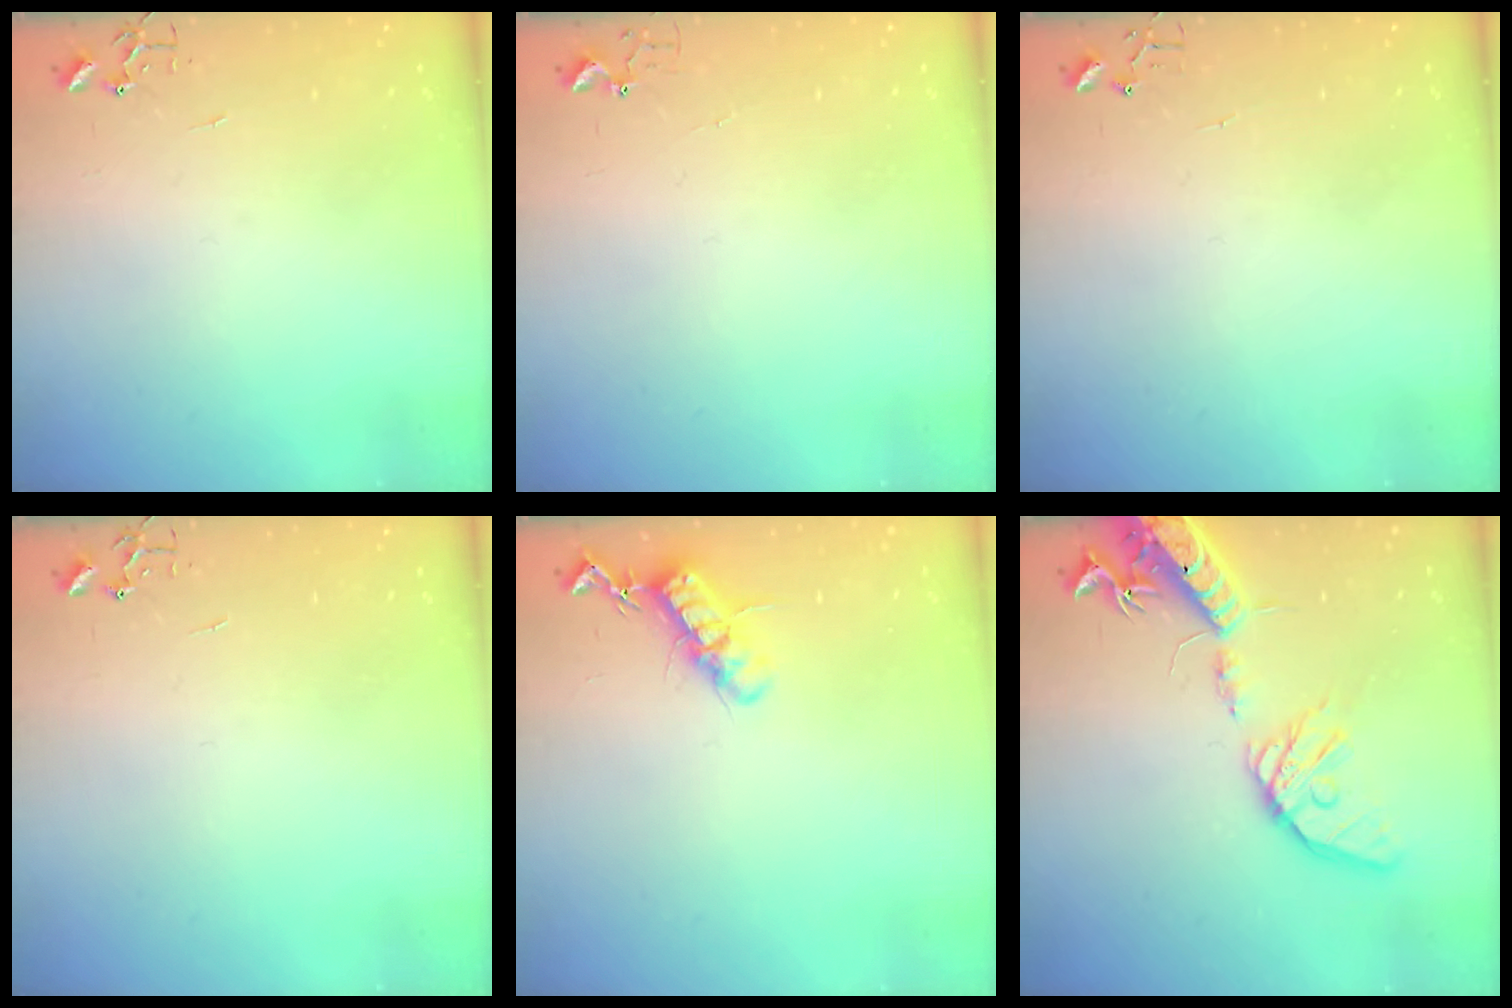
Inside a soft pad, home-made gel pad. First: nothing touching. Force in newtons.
{"total": 2.9, "press": 2.9, "slide": 0.3}
{"total": 3.9, "press": 3.9, "slide": 0.4}
{"total": 0.0}
{"total": 12.5, "press": 12.5, "slide": 0.6}
{"total": 19.4, "press": 19.1, "slide": 3.3}